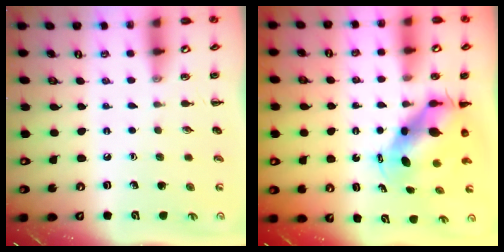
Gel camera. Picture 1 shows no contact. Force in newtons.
{"total": 6.9, "press": 6.7, "slide": 1.6}